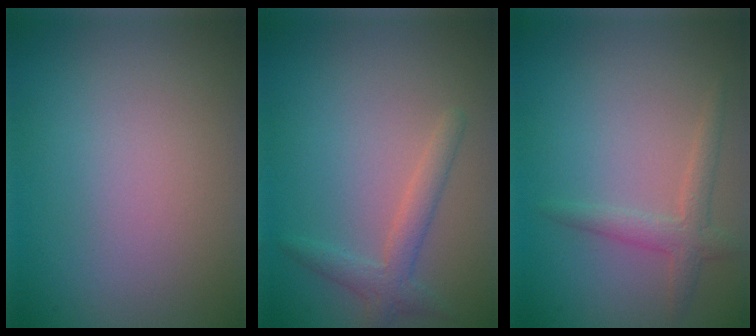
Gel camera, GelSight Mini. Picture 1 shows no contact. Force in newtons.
{"total": 2.3, "press": 2.3, "slide": 0.1}
{"total": 2.1, "press": 2.1, "slide": 0.1}